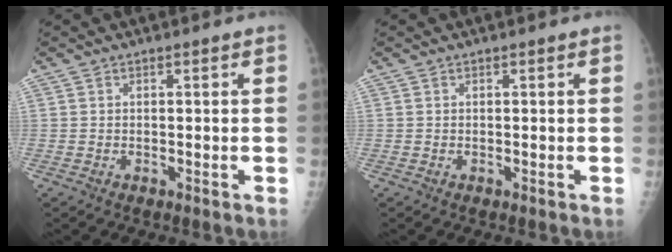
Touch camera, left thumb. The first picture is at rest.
{"total": 0.0}